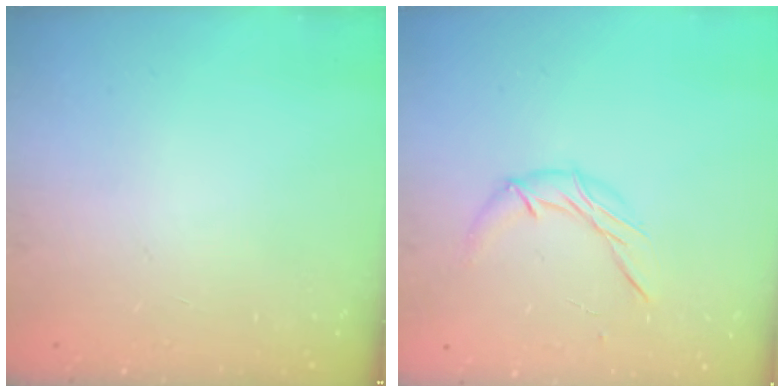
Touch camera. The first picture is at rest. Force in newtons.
{"total": 6.8, "press": 6.8, "slide": 0.7}